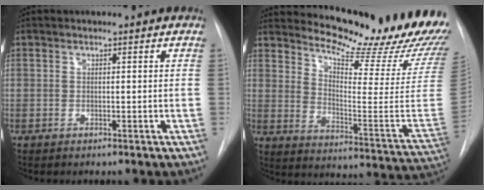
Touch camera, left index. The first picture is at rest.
{"total": 22.7, "force": [20.4, 2.7, 9.5], "torque": [-0.147, -0.112, 0.256]}